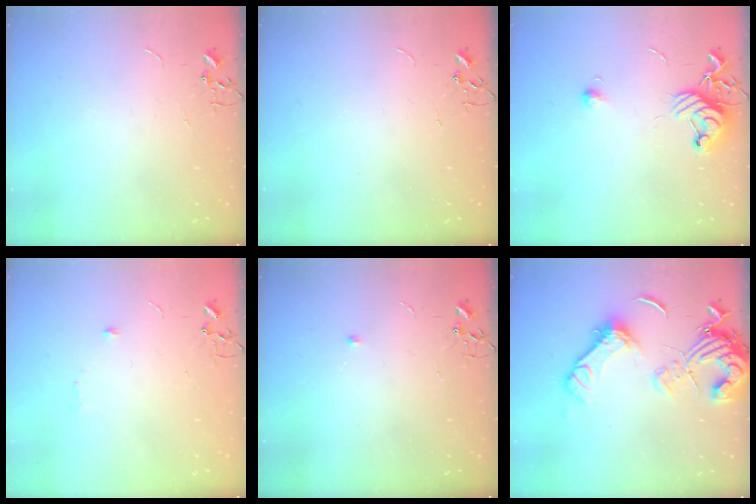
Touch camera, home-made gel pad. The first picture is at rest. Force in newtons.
{"total": 0.0}
{"total": 10.6, "press": 10.5, "slide": 1.2}
{"total": 5.1, "press": 5.1, "slide": 0.7}
{"total": 3.9, "press": 3.9, "slide": 0.6}
{"total": 16.5, "press": 16.4, "slide": 2.4}